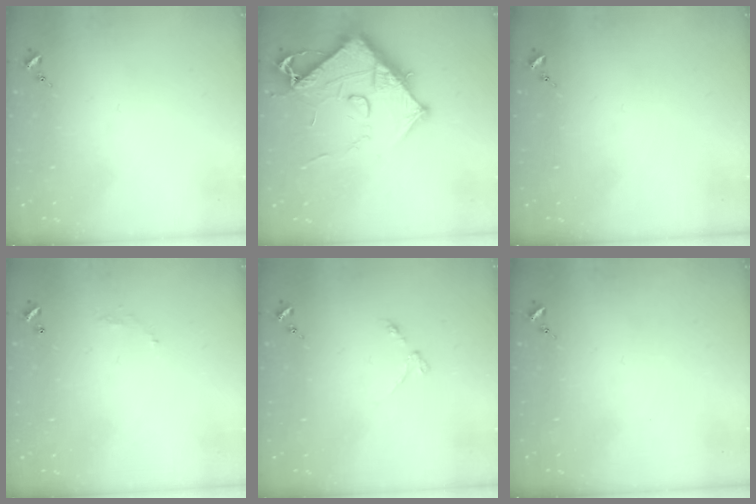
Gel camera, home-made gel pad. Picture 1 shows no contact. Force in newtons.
{"total": 13.1, "press": 13.1, "slide": 1.4}
{"total": 0.0}
{"total": 3.7, "press": 3.7, "slide": 0.1}
{"total": 3.2, "press": 3.1, "slide": 0.5}
{"total": 0.0}